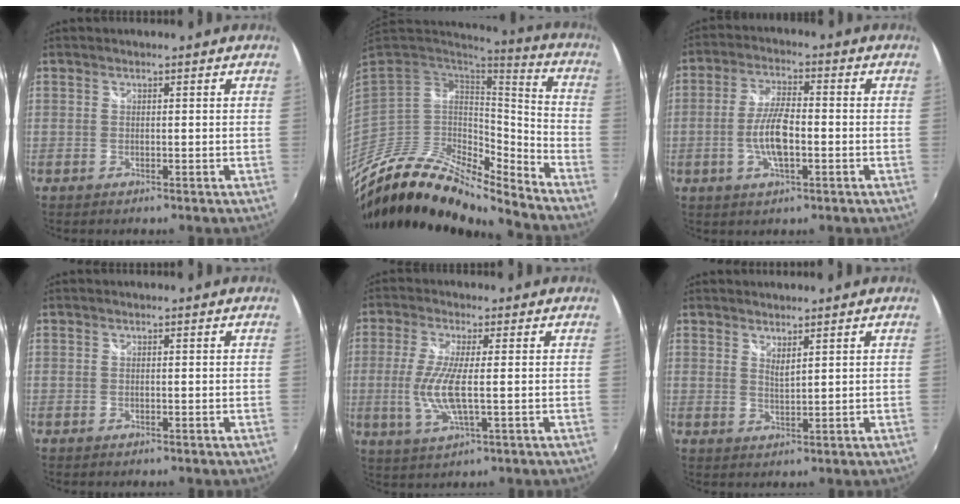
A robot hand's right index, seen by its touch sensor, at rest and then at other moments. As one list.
[{"total": 19.2, "force": [-16.2, 4.7, 9.2], "torque": [-0.169, -0.021, -0.301]}, {"total": 7.8, "force": [-1.9, 2.3, 7.2], "torque": [-0.146, 0.003, -0.038]}, {"total": 0.0}, {"total": 8.2, "force": [-0.7, 1.4, 8.0], "torque": [-0.169, -0.009, -0.011]}, {"total": 2.2, "force": [1.8, 0.3, 1.2], "torque": [-0.022, -0.003, 0.029]}]